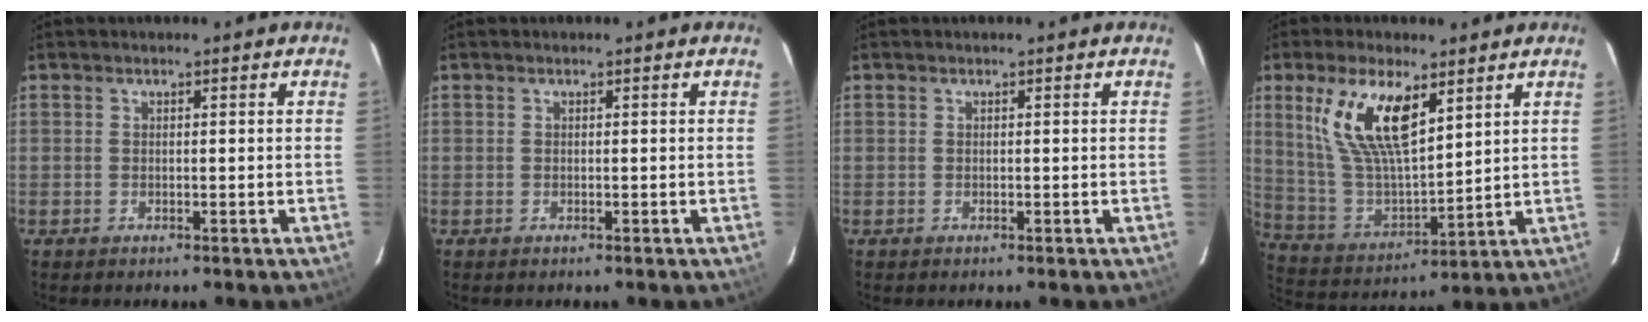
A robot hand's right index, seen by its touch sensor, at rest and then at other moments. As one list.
[{"total": 0.0}, {"total": 0.0}, {"total": 14.9, "force": [7.7, 5.8, 11.4], "torque": [-0.224, 0.004, 0.163]}]